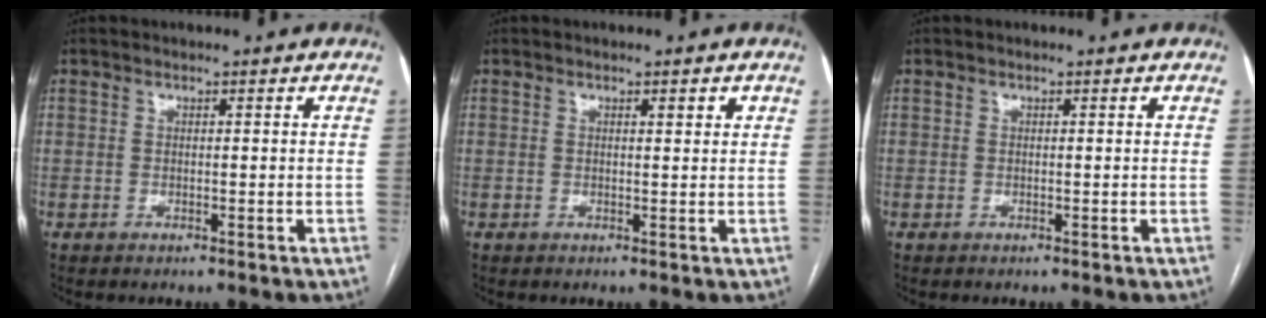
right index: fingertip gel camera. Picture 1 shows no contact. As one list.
[{"total": 1.5, "force": [0.8, 0.4, 1.2], "torque": [-0.014, -0.001, 0.009]}, {"total": 0.0}]